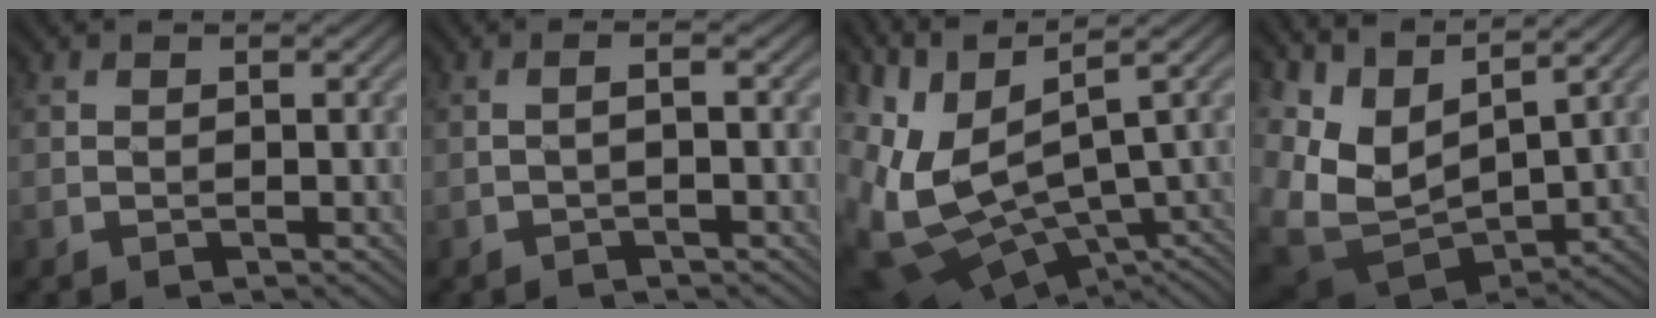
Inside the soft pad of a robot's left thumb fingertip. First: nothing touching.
{"total": 1.4, "force": [-0.4, 0.3, 1.4], "torque": [-0.019, 0.012, -0.014]}
{"total": 13.6, "force": [-0.9, 6.3, 12.0], "torque": [-0.289, -0.025, 0.028]}
{"total": 9.3, "force": [4.0, 5.0, 6.7], "torque": [-0.165, -0.007, 0.092]}